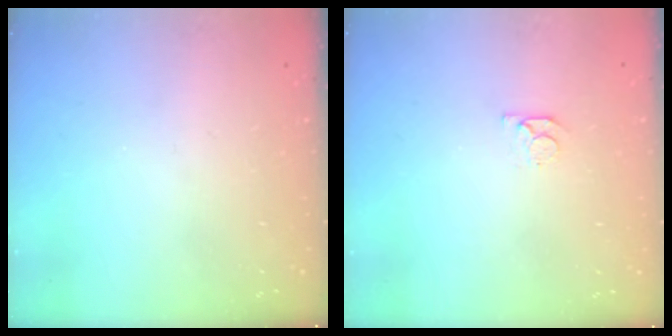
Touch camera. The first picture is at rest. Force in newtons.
{"total": 3.5, "press": 3.5, "slide": 0.6}